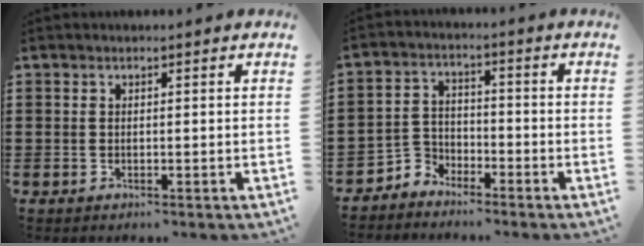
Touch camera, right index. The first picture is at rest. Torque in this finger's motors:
{"motor_torque": [0.32, 0.00, 0.13, -0.02]}